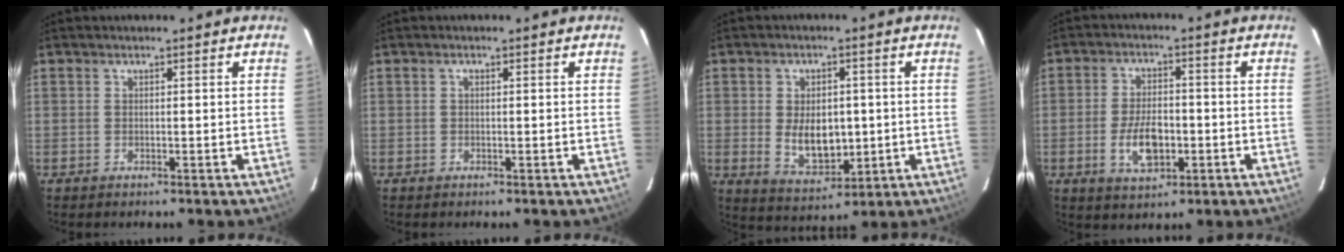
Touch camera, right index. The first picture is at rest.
{"total": 0.0}
{"total": 8.8, "force": [-0.4, 5.5, 6.9], "torque": [-0.129, -0.008, 0.009]}
{"total": 8.3, "force": [-2.4, 4.4, 6.6], "torque": [-0.130, 0.001, -0.036]}